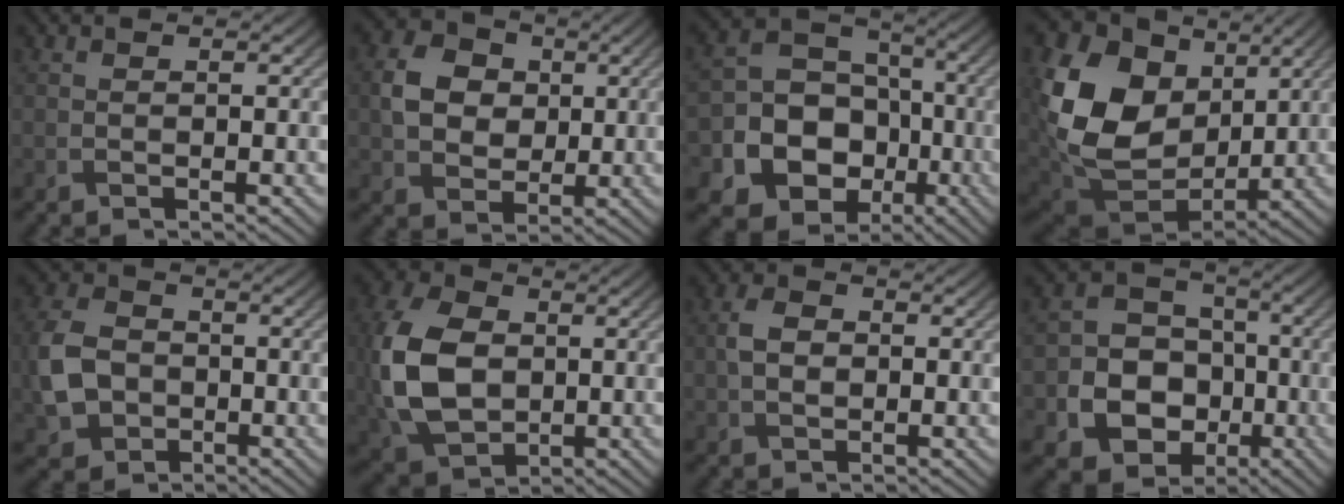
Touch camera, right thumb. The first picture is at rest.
{"total": 6.9, "force": [0.9, 5.7, 3.7], "torque": [-0.087, 0.008, 0.006]}
{"total": 17.2, "force": [-5.9, 14.7, 6.8], "torque": [-0.166, -0.041, -0.122]}
{"total": 17.1, "force": [3.7, 12.9, 10.6], "torque": [-0.247, 0.000, 0.084]}
{"total": 7.4, "force": [-1.3, 6.0, 4.1], "torque": [-0.112, -0.005, -0.037]}
{"total": 12.6, "force": [0.0, 9.0, 8.9], "torque": [-0.239, 0.003, 0.000]}
{"total": 3.4, "force": [0.1, 2.4, 2.5], "torque": [-0.056, 0.003, -0.003]}
{"total": 12.3, "force": [-3.7, 10.6, 5.1], "torque": [-0.117, -0.040, -0.097]}